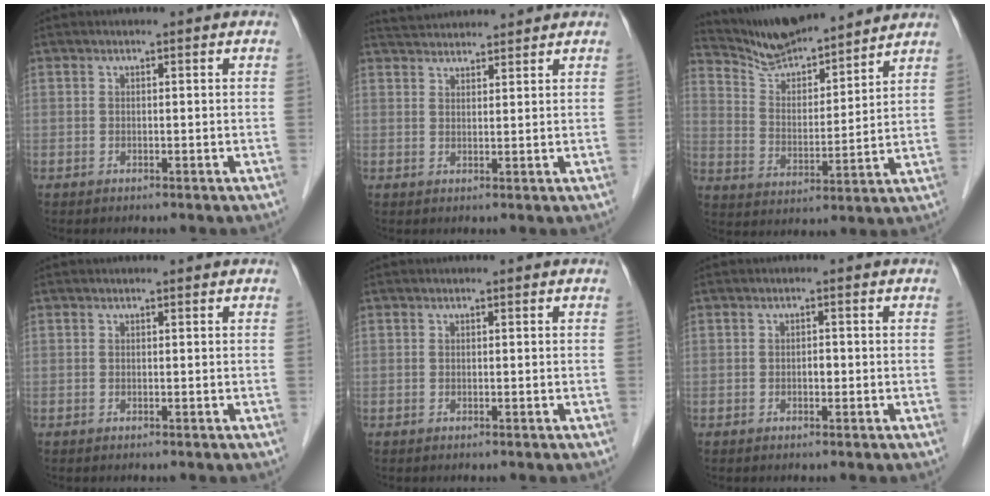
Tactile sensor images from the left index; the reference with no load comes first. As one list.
[{"total": 6.1, "force": [5.9, 0.5, 1.2], "torque": [-0.025, 0.034, 0.092]}, {"total": 12.3, "force": [11.6, 1.7, 3.4], "torque": [-0.067, 0.008, 0.207]}, {"total": 0.0}, {"total": 0.0}, {"total": 1.0, "force": [-0.5, 0.5, 0.7], "torque": [-0.008, -0.001, -0.012]}]